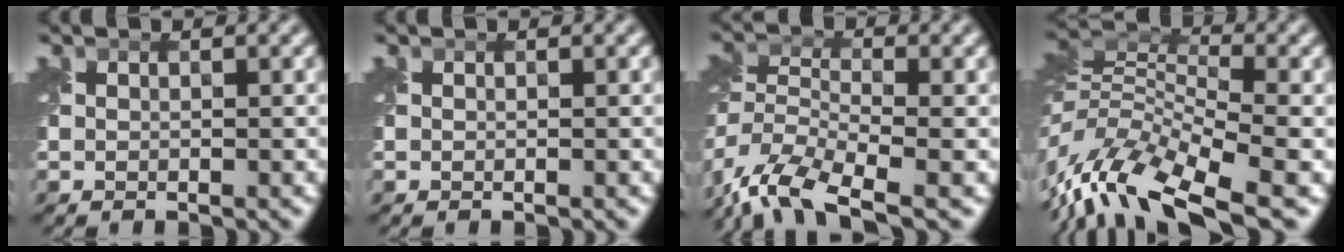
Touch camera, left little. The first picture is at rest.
{"total": 0.0}
{"total": 9.9, "force": [-7.6, 3.1, 5.6], "torque": [-0.115, -0.015, -0.145]}
{"total": 11.5, "force": [-5.9, 4.8, 8.7], "torque": [-0.172, 0.004, -0.120]}